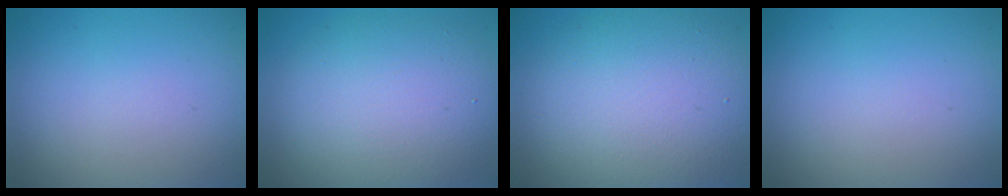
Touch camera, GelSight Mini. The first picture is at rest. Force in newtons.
{"total": 7.7, "press": 7.6, "slide": 0.3}
{"total": 9.6, "press": 9.6, "slide": 0.6}
{"total": 0.0}